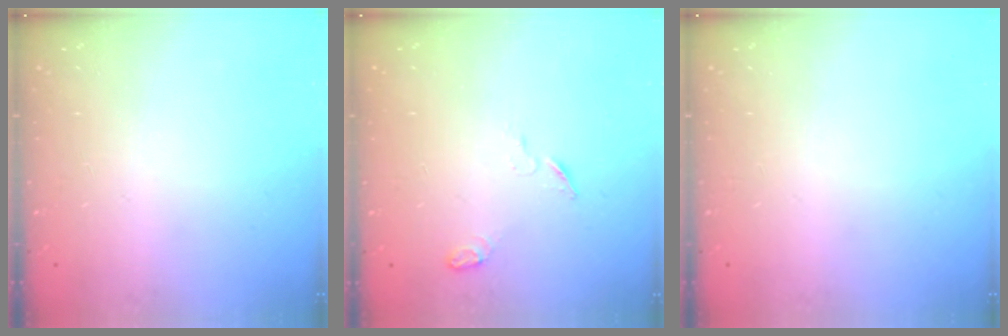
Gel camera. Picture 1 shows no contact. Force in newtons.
{"total": 3.6, "press": 3.5, "slide": 0.9}
{"total": 0.0}